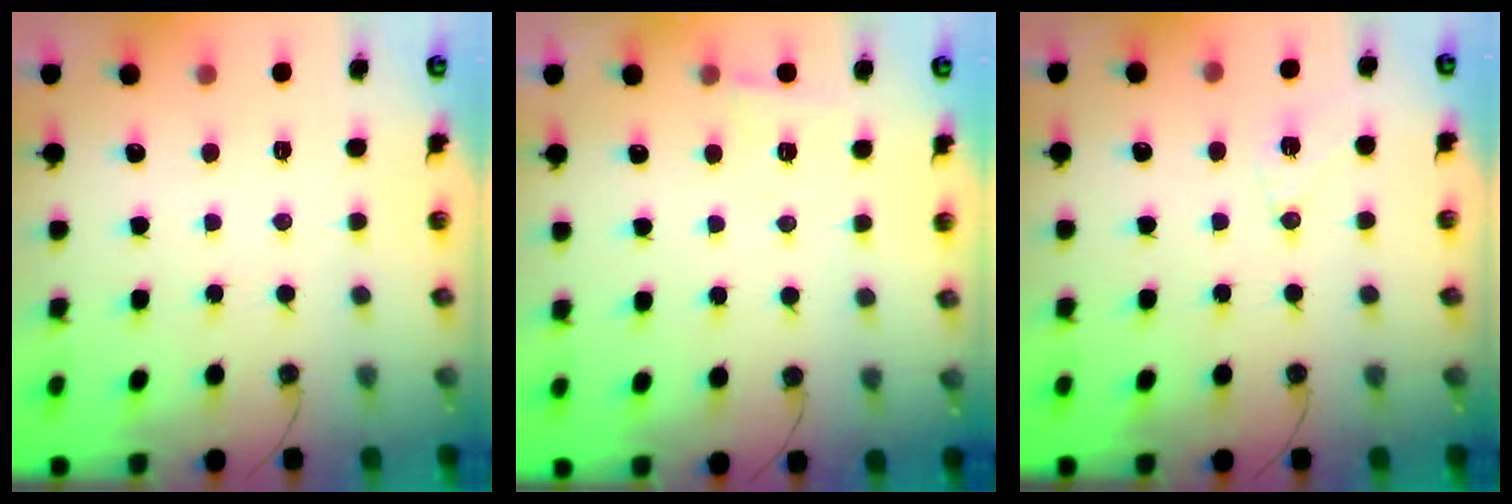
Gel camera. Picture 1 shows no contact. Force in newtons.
{"total": 5.0, "press": 4.0, "slide": 2.9}
{"total": 7.1, "press": 6.3, "slide": 3.2}